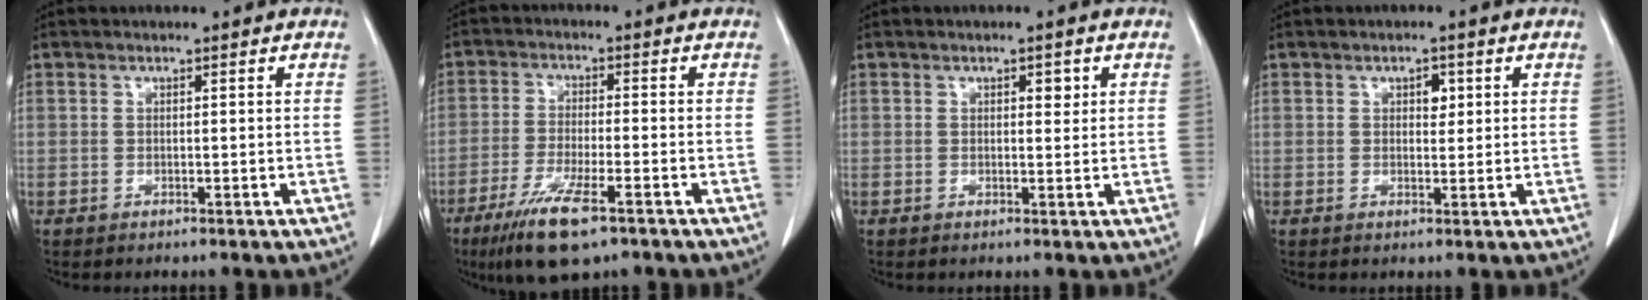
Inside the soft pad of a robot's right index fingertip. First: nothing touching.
{"total": 9.5, "force": [-5.9, 1.6, 7.3], "torque": [-0.139, -0.022, -0.102]}
{"total": 1.5, "force": [0.6, 0.7, 1.2], "torque": [-0.014, -0.001, 0.009]}
{"total": 2.0, "force": [0.7, 1.2, 1.5], "torque": [-0.019, 0.000, 0.011]}